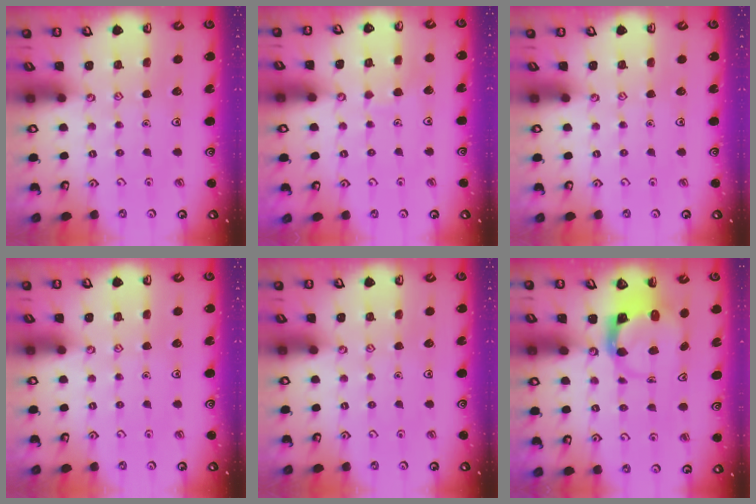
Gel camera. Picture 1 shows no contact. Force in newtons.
{"total": 2.6, "press": 2.6, "slide": 0.1}
{"total": 0.0}
{"total": 0.0}
{"total": 0.0}
{"total": 3.8, "press": 3.7, "slide": 0.5}